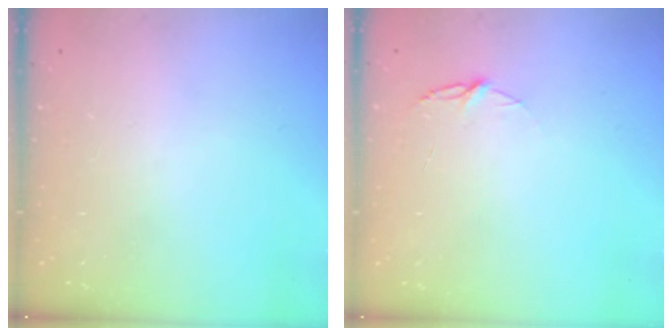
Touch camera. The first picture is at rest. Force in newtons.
{"total": 4.8, "press": 4.8, "slide": 0.5}